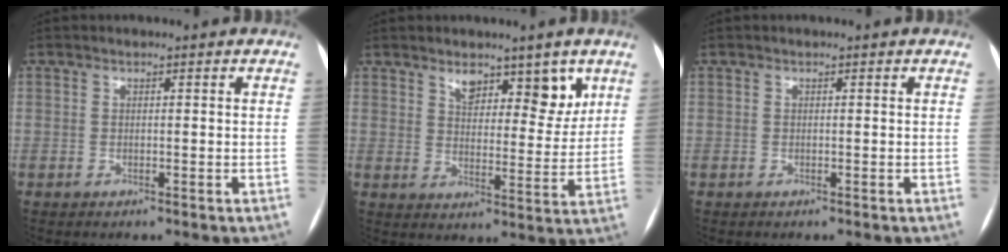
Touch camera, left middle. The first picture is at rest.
{"total": 8.2, "force": [5.6, 3.7, 4.8], "torque": [-0.046, -0.007, 0.086]}
{"total": 0.0}